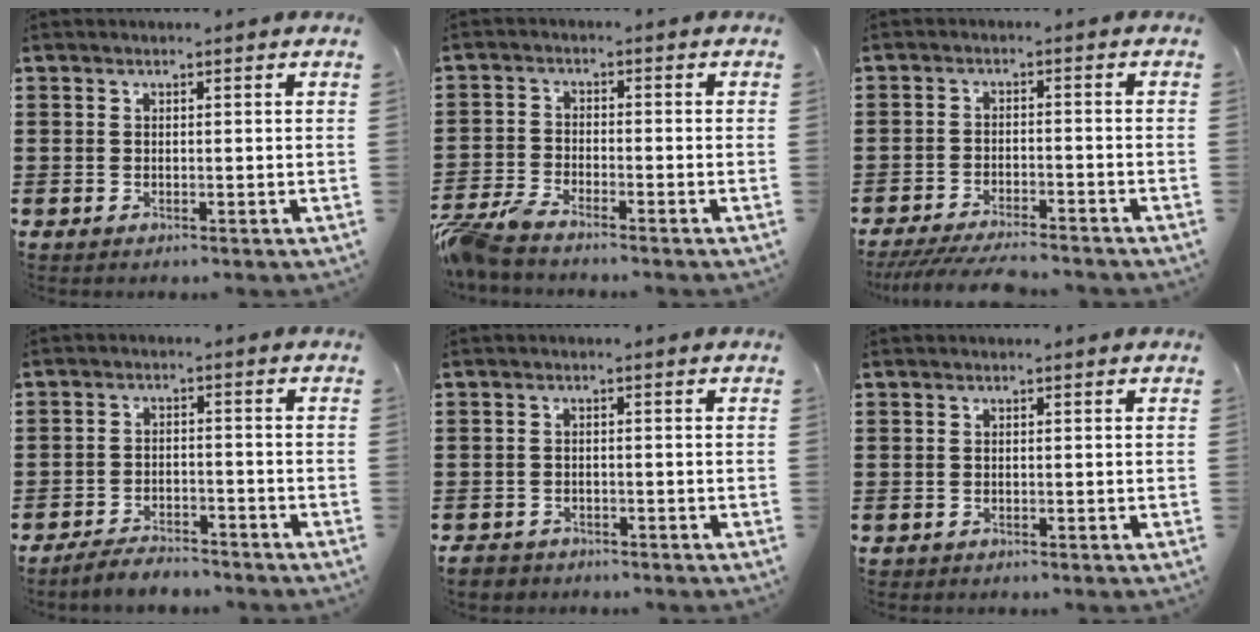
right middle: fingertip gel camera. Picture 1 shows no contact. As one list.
[{"total": 4.0, "force": [-3.7, 0.2, 1.5], "torque": [-0.063, -0.015, -0.082]}, {"total": 4.7, "force": [-4.4, 0.3, 1.7], "torque": [-0.040, -0.011, -0.088]}, {"total": 3.5, "force": [-3.4, 0.5, 0.2], "torque": [-0.009, 0.004, -0.073]}, {"total": 1.6, "force": [-1.5, 0.6, 0.0], "torque": [-0.007, 0.001, -0.033]}, {"total": 0.0}]